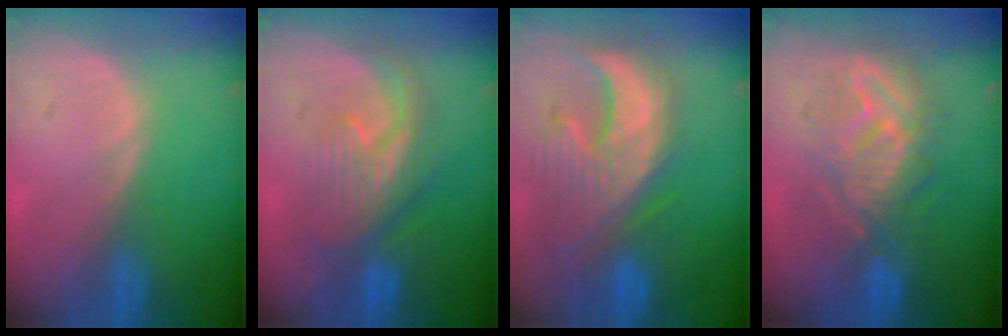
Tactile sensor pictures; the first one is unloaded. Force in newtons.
{"total": 8.0, "press": 7.8, "slide": 1.9}
{"total": 12.6, "press": 11.2, "slide": 5.8}
{"total": 9.4, "press": 9.4, "slide": 0.6}